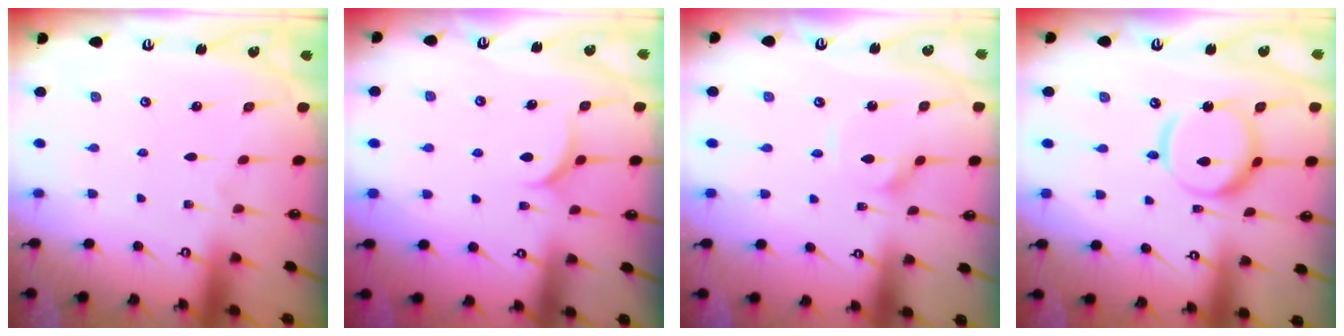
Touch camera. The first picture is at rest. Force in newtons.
{"total": 5.4, "press": 5.3, "slide": 0.7}
{"total": 2.3, "press": 2.3, "slide": 0.3}
{"total": 13.5, "press": 13.4, "slide": 1.4}